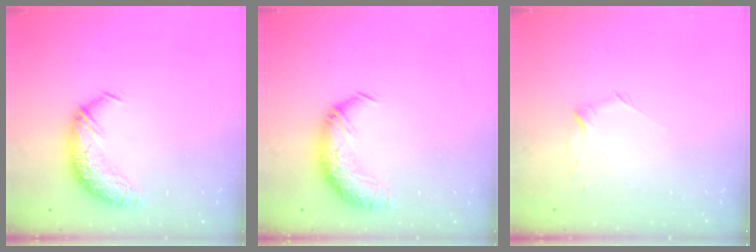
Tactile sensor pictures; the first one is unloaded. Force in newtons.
{"total": 1.7, "press": 0.6, "slide": 1.6}
{"total": 7.5, "press": 7.4, "slide": 0.7}